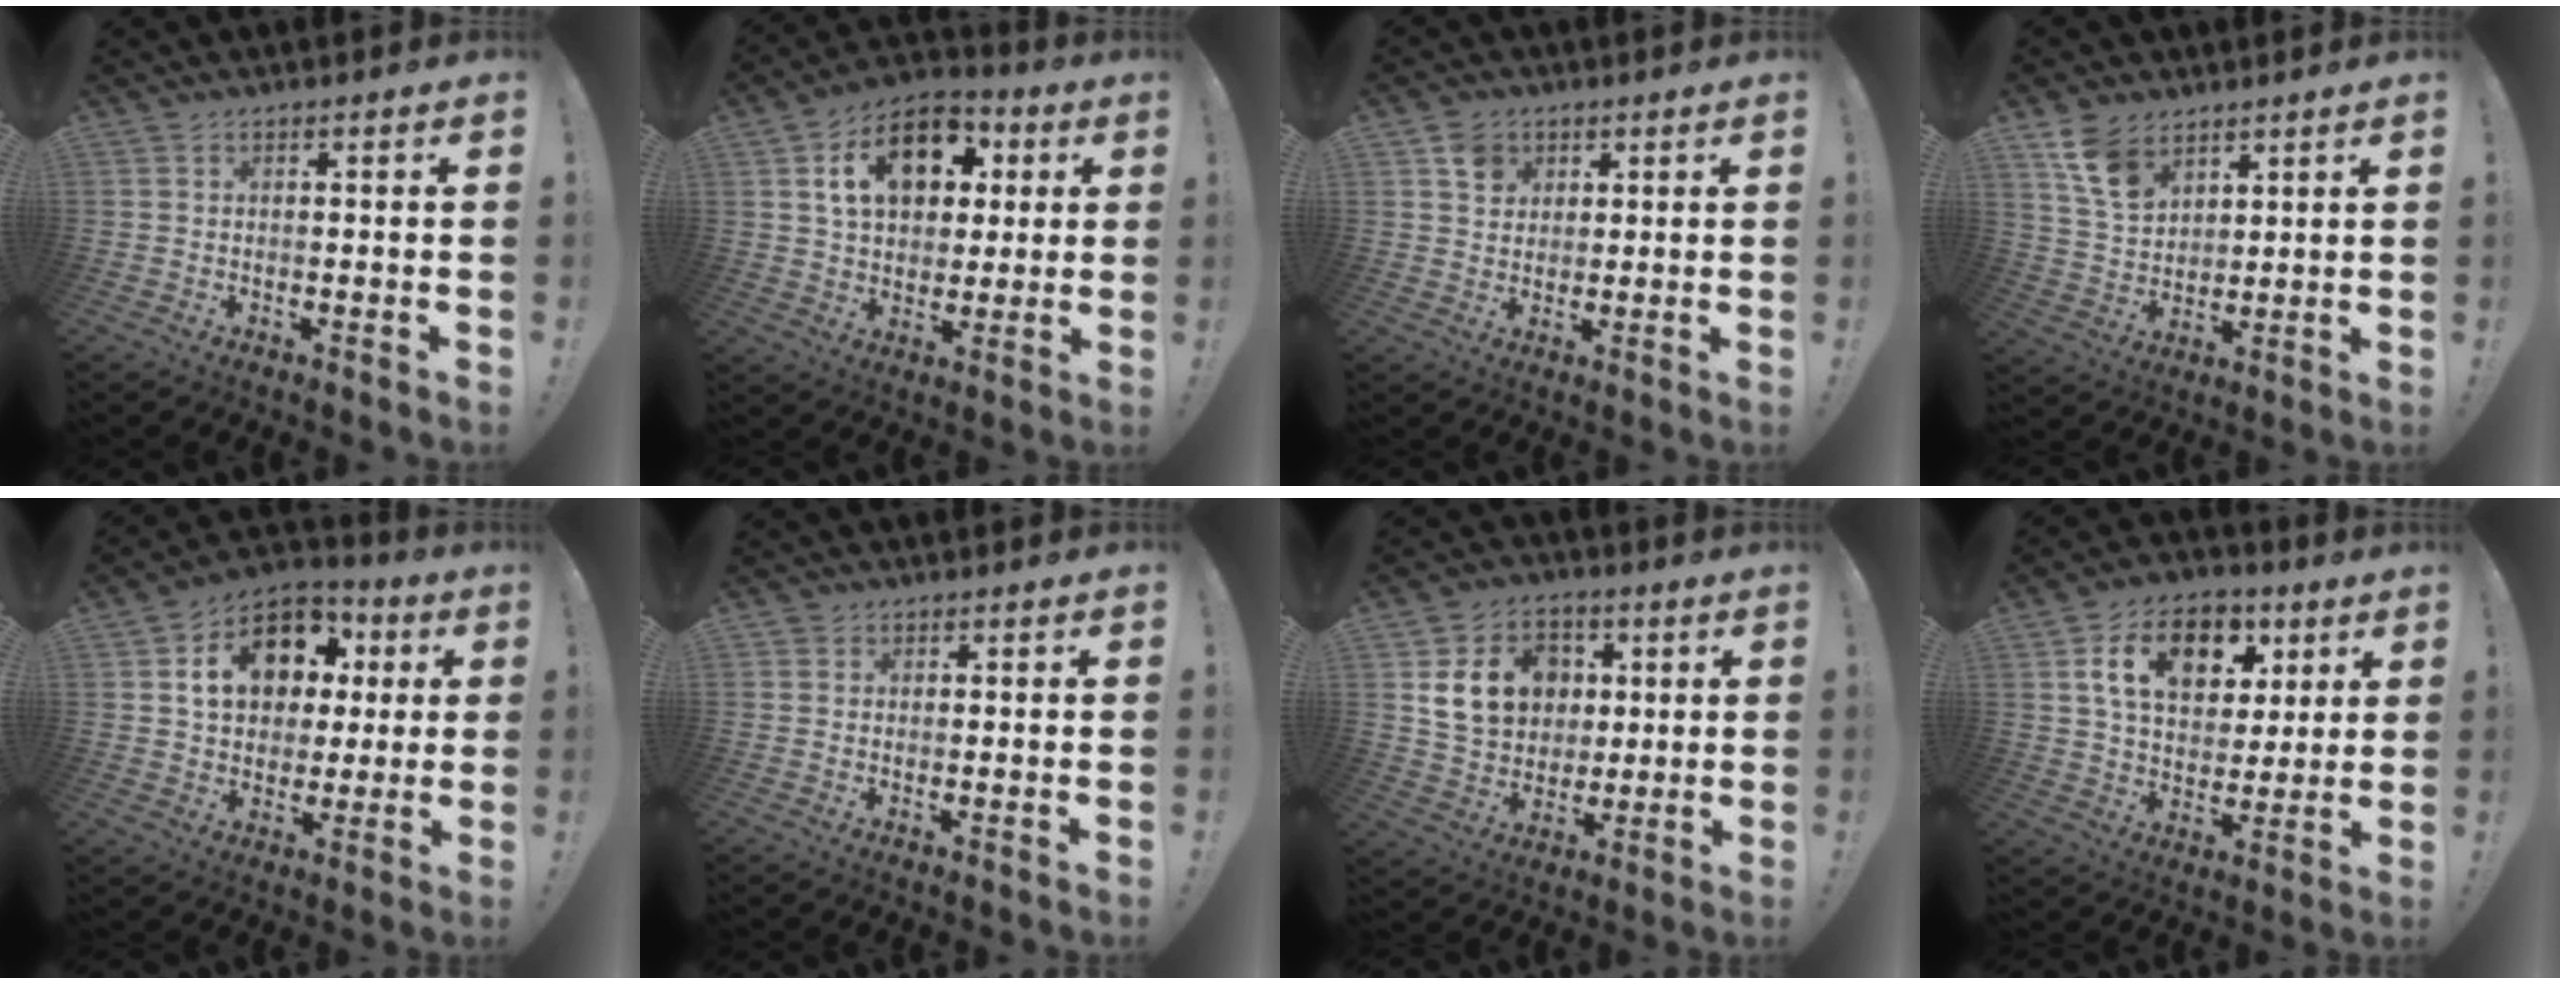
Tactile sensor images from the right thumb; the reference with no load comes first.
{"total": 16.3, "force": [5.9, 11.3, 10.1], "torque": [-0.147, -0.013, 0.109]}
{"total": 6.0, "force": [3.0, 5.0, 1.2], "torque": [-0.011, -0.012, 0.056]}
{"total": 10.6, "force": [7.2, 6.0, 5.0], "torque": [-0.090, -0.036, 0.141]}
{"total": 16.2, "force": [5.0, 12.3, 9.3], "torque": [-0.132, -0.007, 0.101]}
{"total": 1.0, "force": [0.7, 0.7, 0.1], "torque": [0.005, -0.004, 0.012]}
{"total": 15.4, "force": [4.4, 12.9, 7.2], "torque": [-0.103, -0.006, 0.098]}
{"total": 16.6, "force": [6.9, 11.0, 10.2], "torque": [-0.154, -0.018, 0.126]}